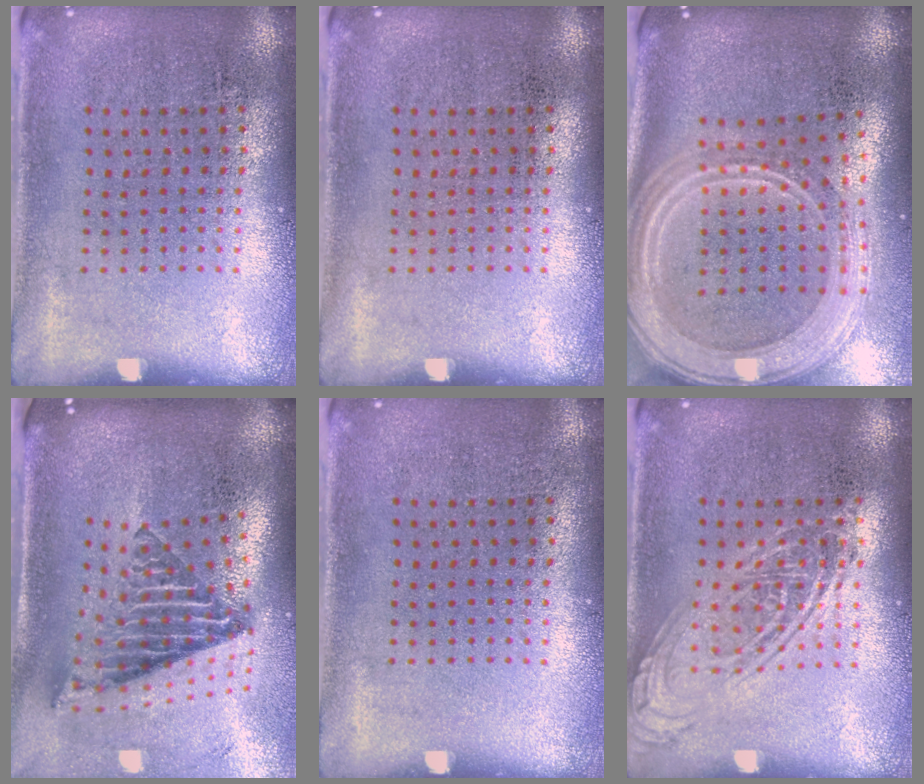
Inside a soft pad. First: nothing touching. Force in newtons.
{"total": 0.0}
{"total": 3.0, "press": 2.5, "slide": 1.8}
{"total": 2.8, "press": 1.7, "slide": 2.2}
{"total": 0.0}
{"total": 2.6, "press": 2.6, "slide": 0.3}